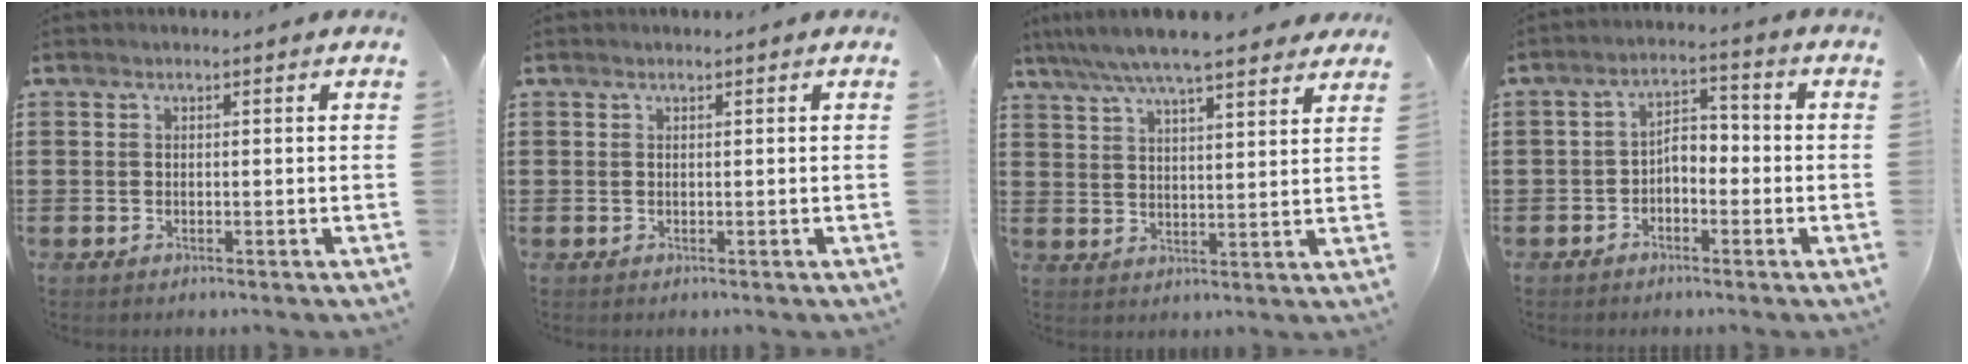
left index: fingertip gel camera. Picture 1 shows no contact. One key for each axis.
{"total": 0.0}
{"total": 7.3, "fx": 6.4, "fy": 0.6, "fz": 3.5, "tx": -0.088, "ty": -0.021, "tz": 0.113}
{"total": 3.4, "fx": -1.9, "fy": 1.8, "fz": 2.2, "tx": -0.044, "ty": 0.011, "tz": -0.041}